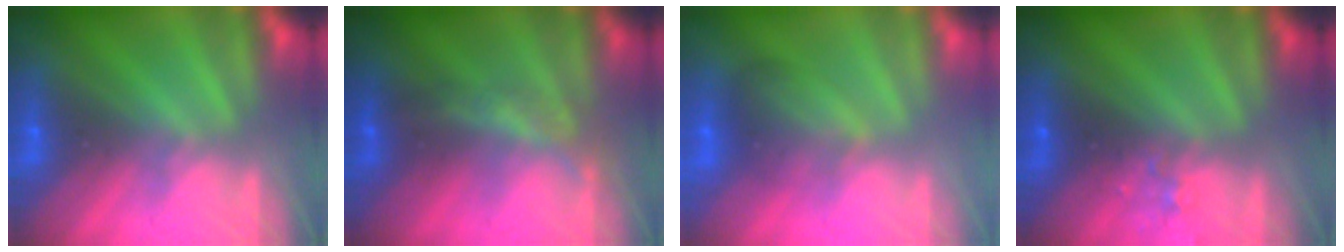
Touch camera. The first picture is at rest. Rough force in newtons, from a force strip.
{"total": 2.0}
{"total": 2.0}
{"total": 2.3}